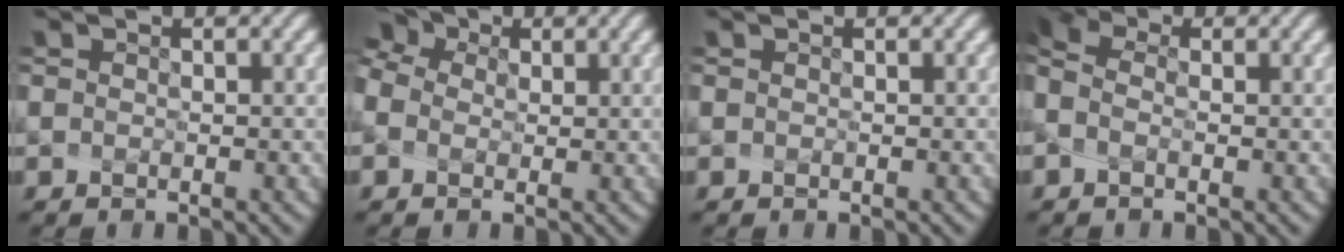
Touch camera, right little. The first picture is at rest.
{"total": 5.0, "force": [0.4, 3.7, 3.4], "torque": [-0.084, 0.022, -0.003]}
{"total": 0.0}
{"total": 3.1, "force": [-0.5, 1.9, 2.5], "torque": [-0.072, 0.008, -0.016]}